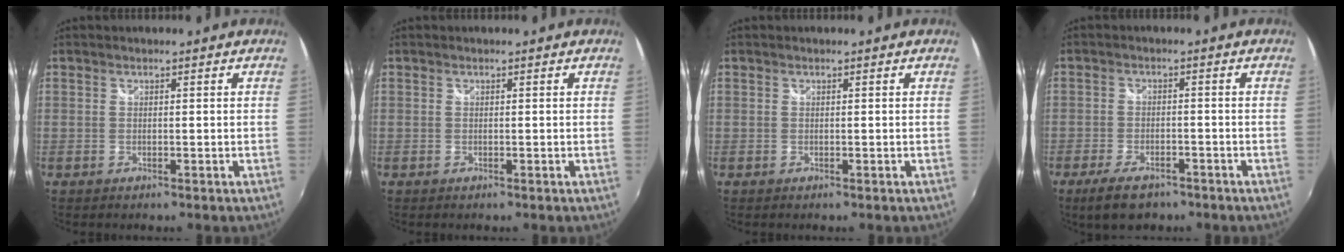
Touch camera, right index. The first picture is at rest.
{"total": 0.0}
{"total": 0.0}
{"total": 7.6, "force": [-5.6, 3.3, 4.0], "torque": [-0.100, -0.009, -0.094]}